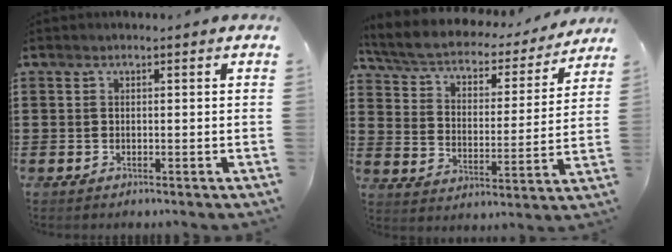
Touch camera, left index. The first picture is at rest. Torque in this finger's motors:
{"motor_torque": [2.14, 0.00, 0.90, 0.21]}